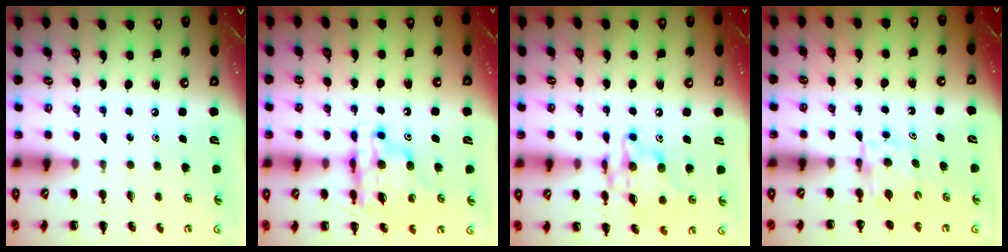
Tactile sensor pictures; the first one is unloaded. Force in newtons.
{"total": 12.4, "press": 11.8, "slide": 3.6}
{"total": 13.7, "press": 13.7, "slide": 1.1}
{"total": 5.2, "press": 5.2, "slide": 0.4}